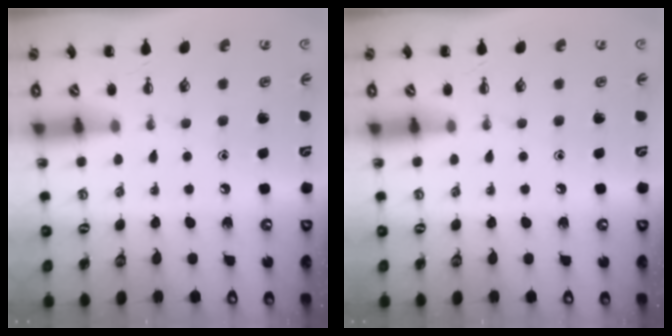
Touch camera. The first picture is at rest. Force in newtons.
{"total": 0.0}